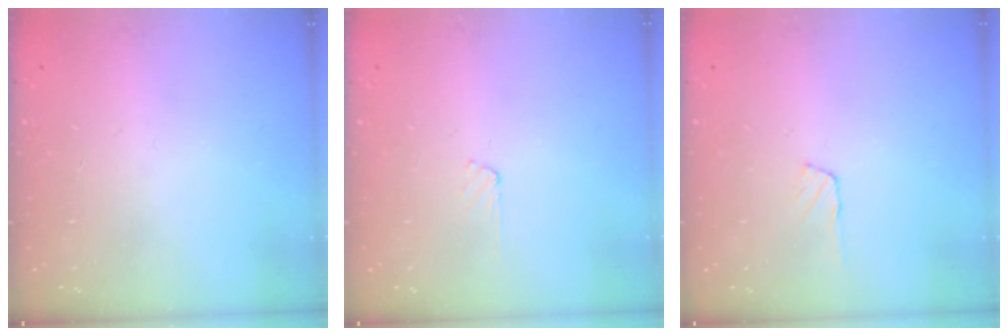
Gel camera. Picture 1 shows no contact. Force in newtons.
{"total": 3.1, "press": 3.1, "slide": 0.4}
{"total": 3.6, "press": 3.6, "slide": 0.5}